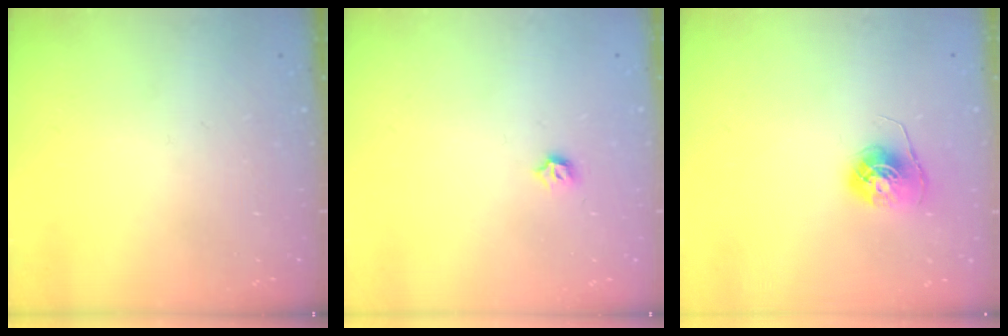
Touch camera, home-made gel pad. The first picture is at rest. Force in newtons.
{"total": 3.4, "press": 3.3, "slide": 0.7}
{"total": 6.9, "press": 6.9, "slide": 0.5}